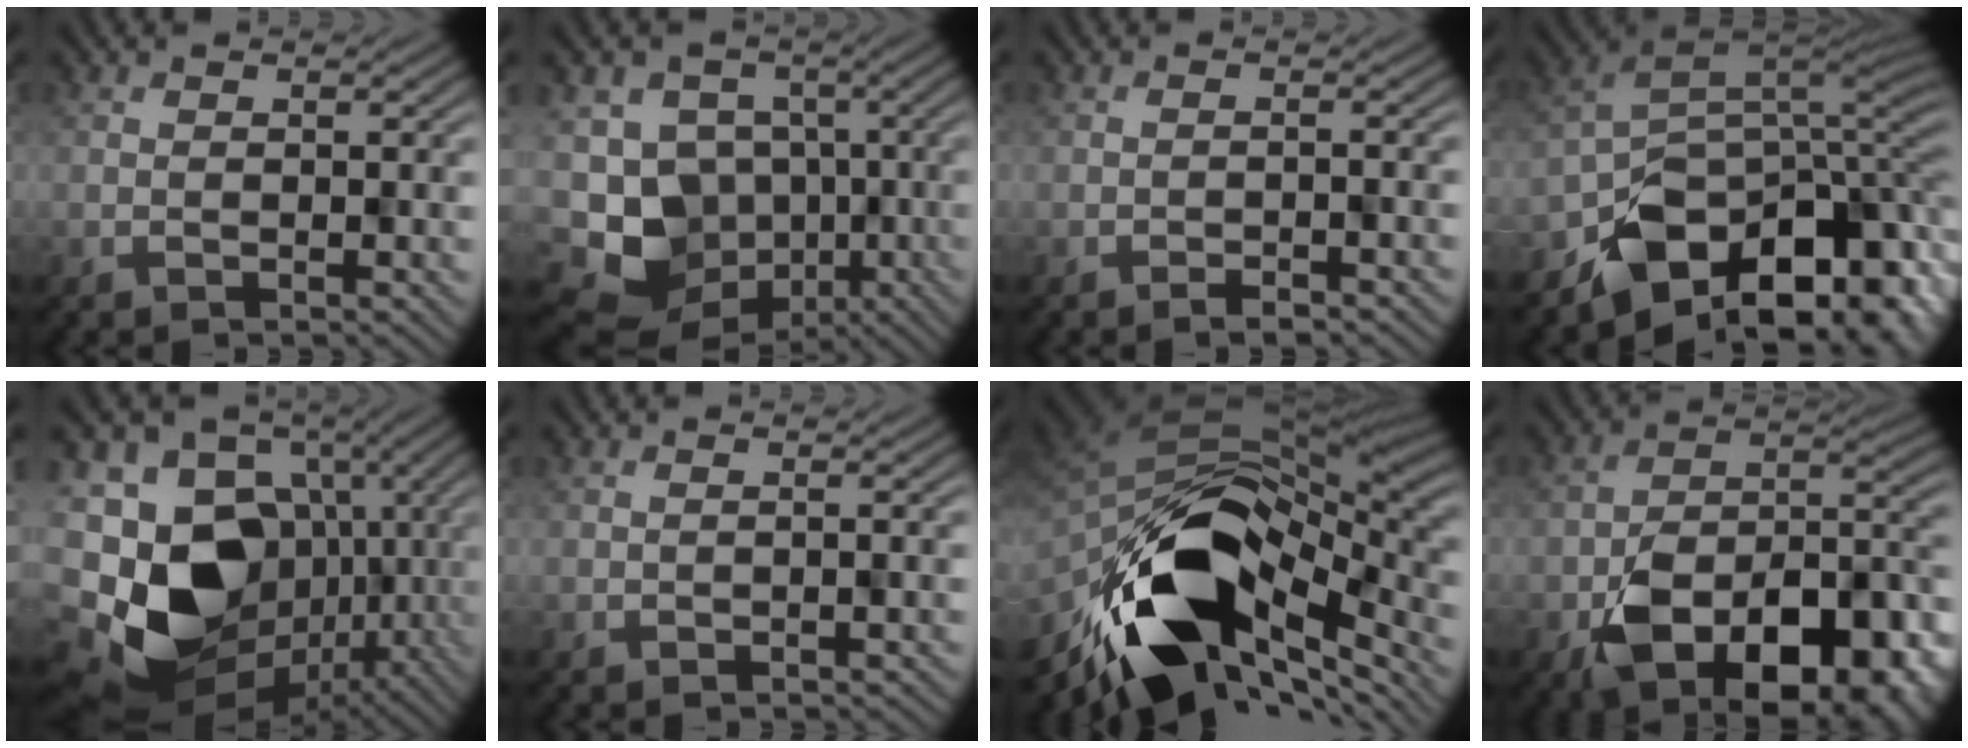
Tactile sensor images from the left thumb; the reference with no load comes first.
{"total": 11.0, "force": [-4.2, 9.8, 2.7], "torque": [-0.073, -0.034, -0.069]}
{"total": 1.3, "force": [-1.3, -0.1, -0.1], "torque": [0.004, 0.006, -0.023]}
{"total": 11.0, "force": [-6.7, 6.9, 5.3], "torque": [-0.083, -0.021, -0.112]}
{"total": 16.8, "force": [-5.0, 13.6, 8.6], "torque": [-0.187, -0.025, -0.077]}
{"total": 0.8, "force": [-0.5, -0.3, -0.6], "torque": [0.011, 0.005, -0.012]}
{"total": 16.2, "force": [-5.8, 10.1, 11.2], "torque": [-0.224, -0.026, -0.095]}
{"total": 14.5, "force": [-7.3, 8.3, 9.3], "torque": [-0.131, -0.029, -0.124]}